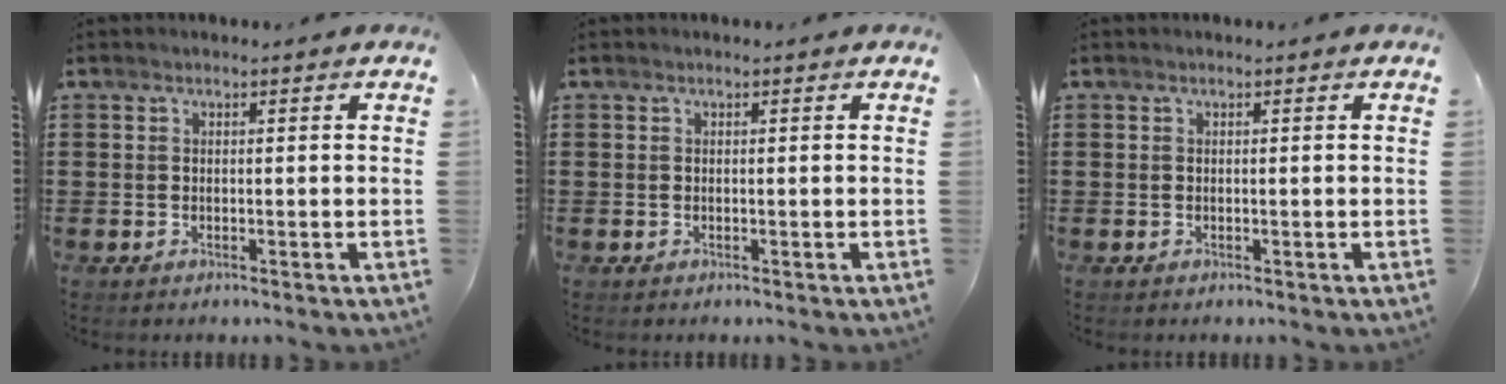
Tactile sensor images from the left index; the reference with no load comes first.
{"total": 0.0}
{"total": 0.0}